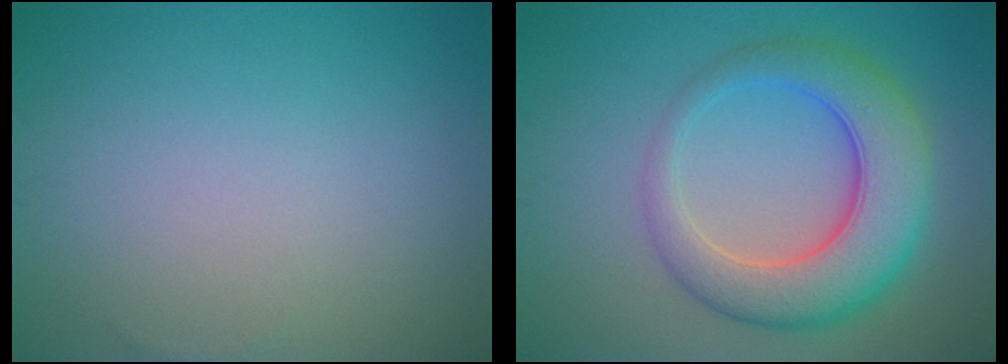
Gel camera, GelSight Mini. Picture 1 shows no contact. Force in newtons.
{"total": 7.9, "press": 7.8, "slide": 0.3}